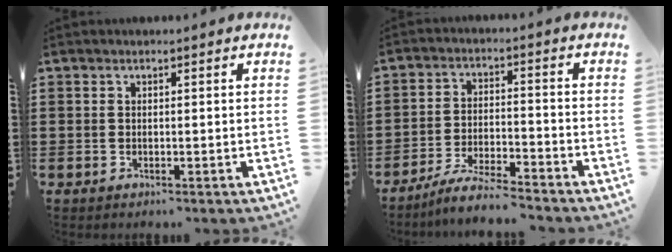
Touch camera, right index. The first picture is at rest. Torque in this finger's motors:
{"motor_torque": [-0.28, 0.55, -0.87, -0.21]}